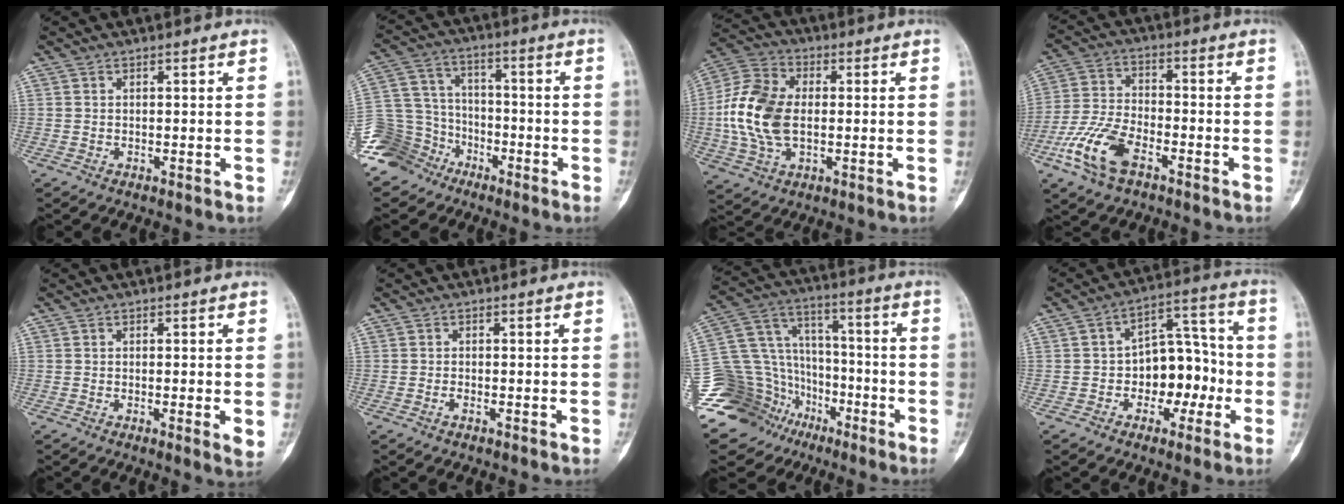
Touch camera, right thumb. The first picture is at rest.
{"total": 13.4, "force": [-8.8, 9.9, 2.1], "torque": [-0.039, 0.069, -0.165]}
{"total": 15.4, "force": [-0.3, 9.7, 11.9], "torque": [-0.243, 0.016, -0.007]}
{"total": 11.3, "force": [-5.8, 5.5, 8.0], "torque": [-0.175, 0.020, -0.115]}
{"total": 2.9, "force": [-0.3, 0.5, 2.9], "torque": [-0.045, -0.010, -0.008]}
{"total": 0.8, "force": [-0.5, 0.3, 0.6], "torque": [-0.011, 0.001, -0.012]}
{"total": 23.8, "force": [-12.3, 17.7, 10.1], "torque": [-0.188, 0.099, -0.207]}
{"total": 11.8, "force": [-2.6, 7.8, 8.4], "torque": [-0.078, 0.052, -0.044]}